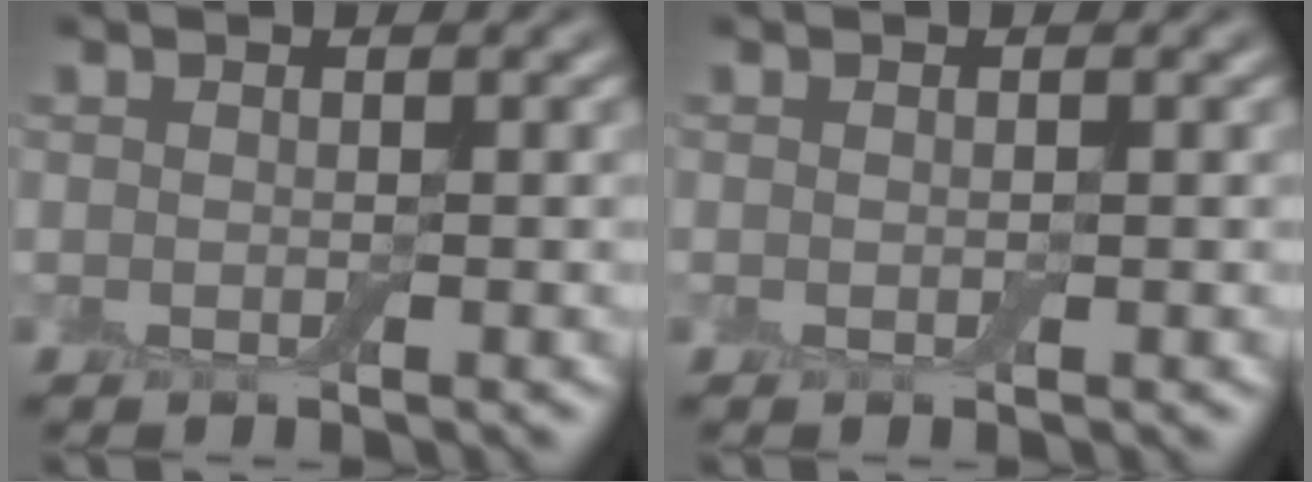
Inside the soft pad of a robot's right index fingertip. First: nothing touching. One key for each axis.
{"total": 0.0}